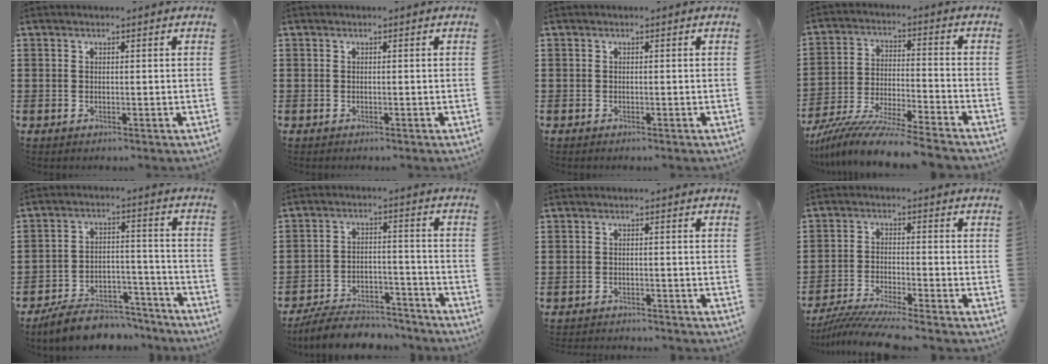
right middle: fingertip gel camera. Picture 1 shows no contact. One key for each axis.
{"total": 0.0}
{"total": 0.0}
{"total": 9.8, "fx": -9.1, "fy": -0.2, "fz": 3.5, "tx": -0.065, "ty": 0.004, "tz": -0.180}
{"total": 7.9, "fx": -7.3, "fy": 2.3, "fz": 2.2, "tx": -0.031, "ty": 0.028, "tz": -0.136}
{"total": 7.3, "fx": -6.9, "fy": 1.5, "fz": 2.0, "tx": -0.036, "ty": 0.015, "tz": -0.132}
{"total": 1.6, "fx": -1.6, "fy": 0.0, "fz": 0.0, "tx": -0.004, "ty": 0.002, "tz": -0.034}
{"total": 5.9, "fx": -5.5, "fy": -0.3, "fz": 2.1, "tx": -0.053, "ty": -0.021, "tz": -0.110}